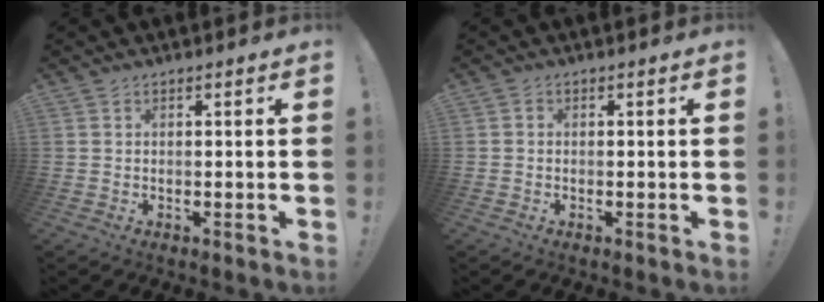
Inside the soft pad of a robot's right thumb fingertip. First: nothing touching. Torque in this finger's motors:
{"motor_torque": [0.34, 0.20, 0.35, 0.19, -0.10]}